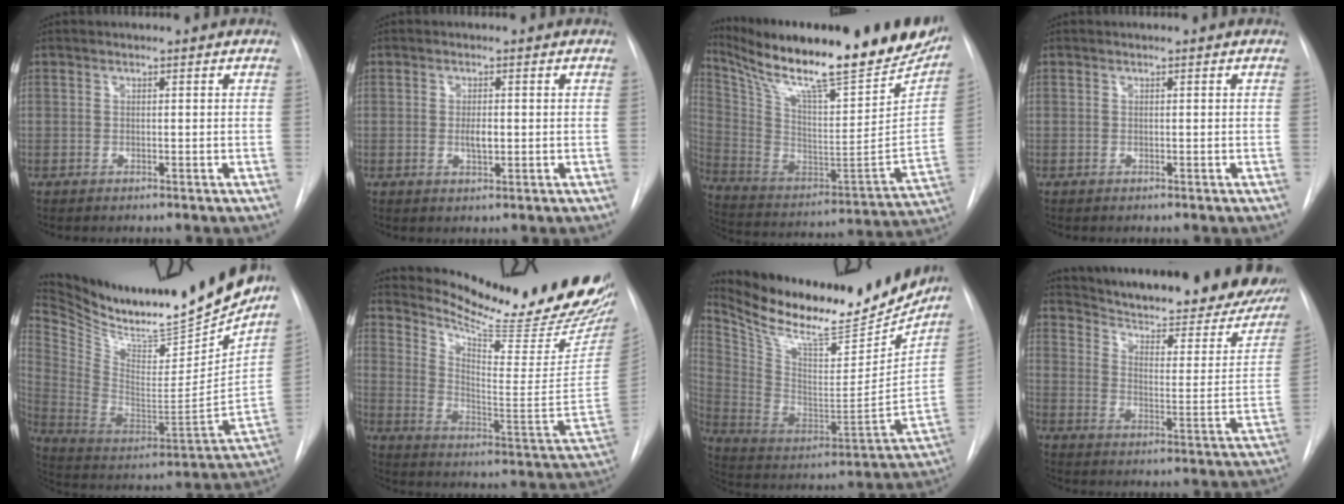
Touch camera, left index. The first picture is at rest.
{"total": 2.1, "force": [-0.4, 0.8, 1.9], "torque": [-0.038, -0.007, -0.006]}
{"total": 31.2, "force": [24.8, 5.5, 18.2], "torque": [-0.314, -0.048, 0.363]}
{"total": 0.0}
{"total": 29.7, "force": [26.6, 4.7, 12.3], "torque": [-0.228, -0.085, 0.404]}
{"total": 25.5, "force": [22.6, 2.2, 11.6], "torque": [-0.188, -0.112, 0.307]}
{"total": 26.3, "force": [23.2, 5.9, 10.8], "torque": [-0.200, -0.051, 0.354]}
{"total": 29.6, "force": [25.5, 6.6, 13.5], "torque": [-0.211, -0.067, 0.319]}